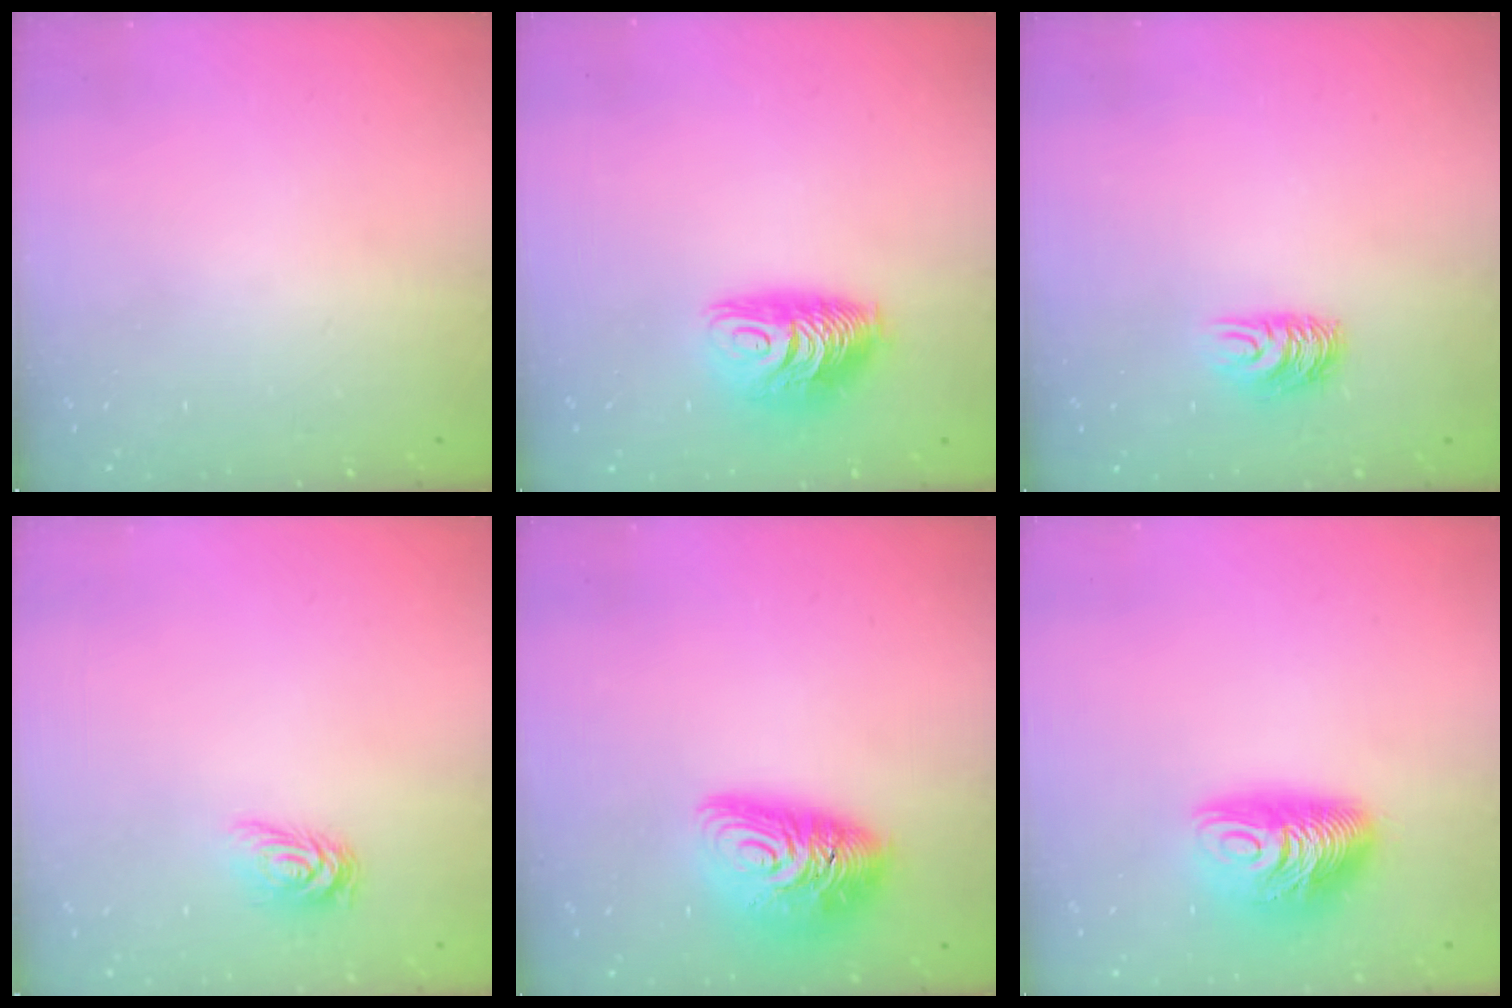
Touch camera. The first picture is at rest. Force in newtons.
{"total": 10.0, "press": 10.0, "slide": 0.9}
{"total": 6.3, "press": 6.3, "slide": 0.5}
{"total": 4.6, "press": 4.6, "slide": 0.7}
{"total": 13.6, "press": 13.6, "slide": 1.3}
{"total": 12.1, "press": 12.1, "slide": 1.0}